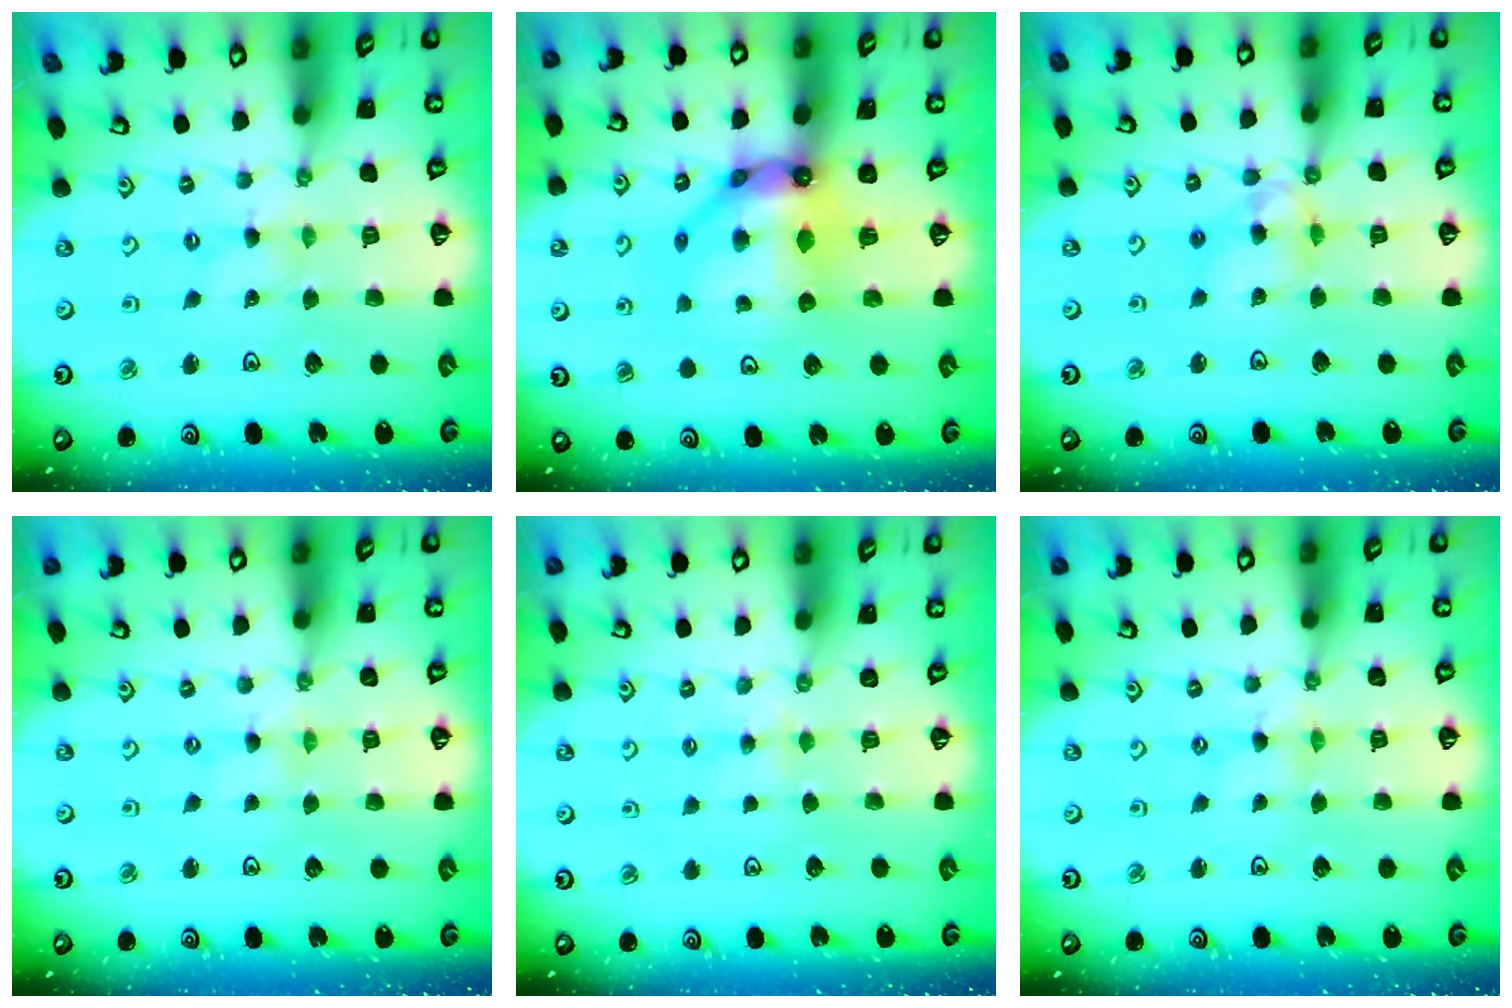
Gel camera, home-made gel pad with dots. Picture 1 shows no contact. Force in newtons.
{"total": 12.2, "press": 12.2, "slide": 0.9}
{"total": 9.1, "press": 9.1, "slide": 0.7}
{"total": 0.0}
{"total": 2.7, "press": 2.6, "slide": 0.4}
{"total": 1.1, "press": 1.0, "slide": 0.2}